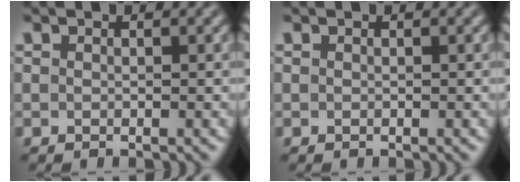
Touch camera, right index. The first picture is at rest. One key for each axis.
{"total": 0.0}